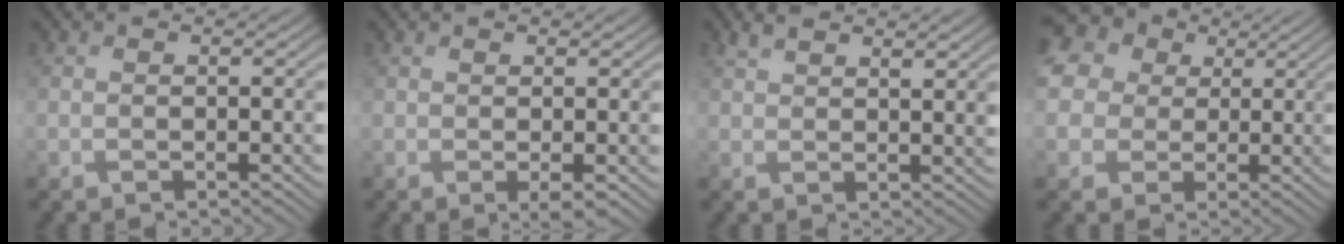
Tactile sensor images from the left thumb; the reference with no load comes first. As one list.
[{"total": 1.3, "force": [0.3, 0.2, 1.2], "torque": [-0.024, -0.005, 0.005]}, {"total": 3.5, "force": [2.5, 1.0, 2.3], "torque": [-0.047, 0.002, 0.051]}, {"total": 17.4, "force": [6.5, 14.1, 7.8], "torque": [-0.247, 0.029, 0.102]}]